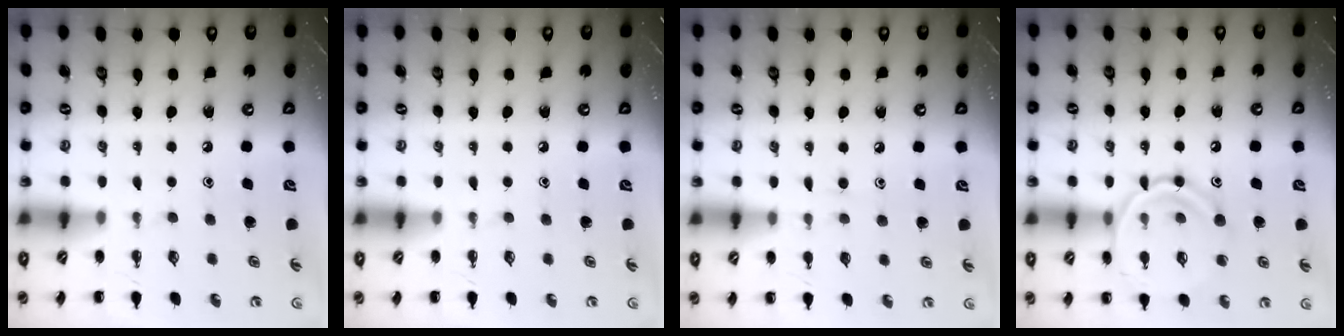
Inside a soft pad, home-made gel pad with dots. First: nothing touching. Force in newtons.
{"total": 0.0}
{"total": 6.6, "press": 6.2, "slide": 2.2}
{"total": 13.9, "press": 13.8, "slide": 1.2}